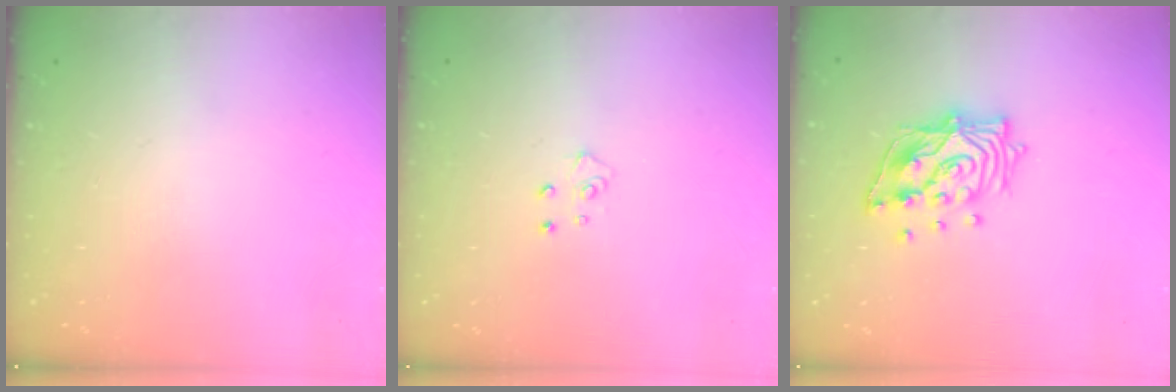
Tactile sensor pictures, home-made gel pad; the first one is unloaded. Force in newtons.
{"total": 4.2, "press": 4.1, "slide": 0.4}
{"total": 14.9, "press": 14.8, "slide": 2.0}